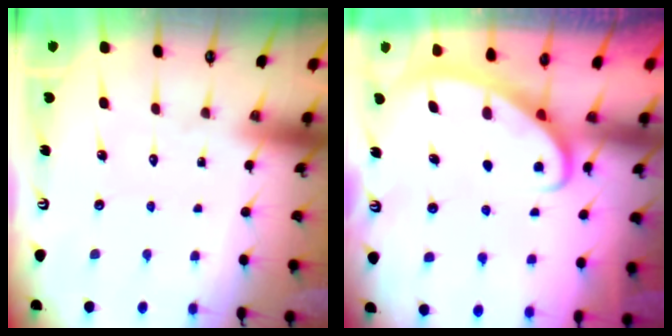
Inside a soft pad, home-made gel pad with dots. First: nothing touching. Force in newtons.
{"total": 2.8, "press": 2.8, "slide": 0.4}